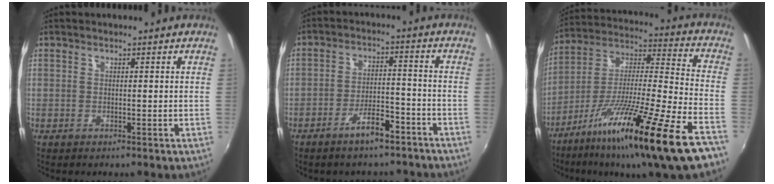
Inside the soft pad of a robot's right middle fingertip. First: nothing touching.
{"total": 7.8, "force": [-6.0, 2.9, 4.0], "torque": [-0.077, 0.021, -0.082]}
{"total": 24.4, "force": [-15.4, 0.3, 19.0], "torque": [-0.301, -0.047, -0.257]}